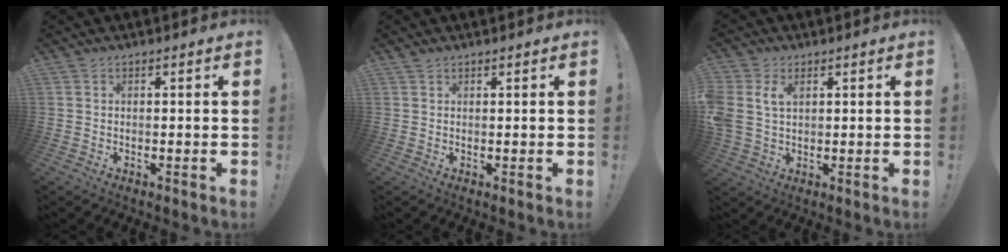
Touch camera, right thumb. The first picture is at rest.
{"total": 0.7, "force": [0.6, 0.2, 0.1], "torque": [-0.002, 0.000, 0.012]}
{"total": 6.9, "force": [2.6, 4.7, 4.3], "torque": [-0.094, -0.007, 0.050]}